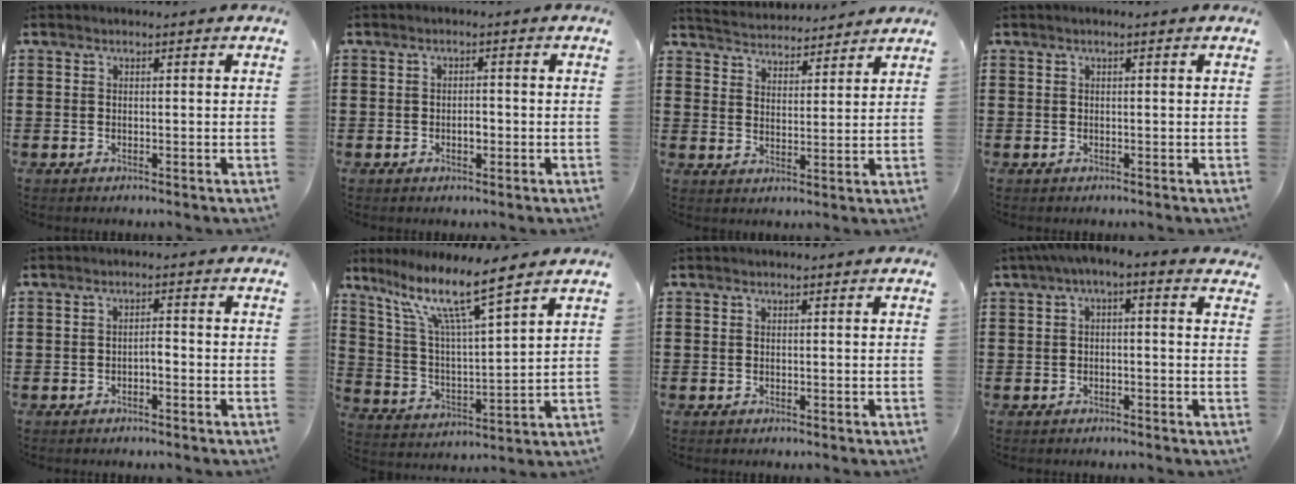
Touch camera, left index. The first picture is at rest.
{"total": 1.9, "force": [-0.4, 0.9, 1.6], "torque": [-0.031, 0.004, -0.008]}
{"total": 3.6, "force": [3.6, 0.3, -0.5], "torque": [-0.009, -0.020, 0.062]}
{"total": 0.6, "force": [0.1, 0.0, 0.6], "torque": [-0.009, -0.002, 0.002]}
{"total": 1.5, "force": [-0.9, 0.4, 1.1], "torque": [-0.025, 0.002, -0.020]}
{"total": 10.1, "force": [7.4, 0.8, 6.8], "torque": [-0.158, -0.038, 0.120]}
{"total": 0.0}
{"total": 2.1, "force": [-1.4, 0.3, 1.5], "torque": [-0.027, 0.001, -0.032]}